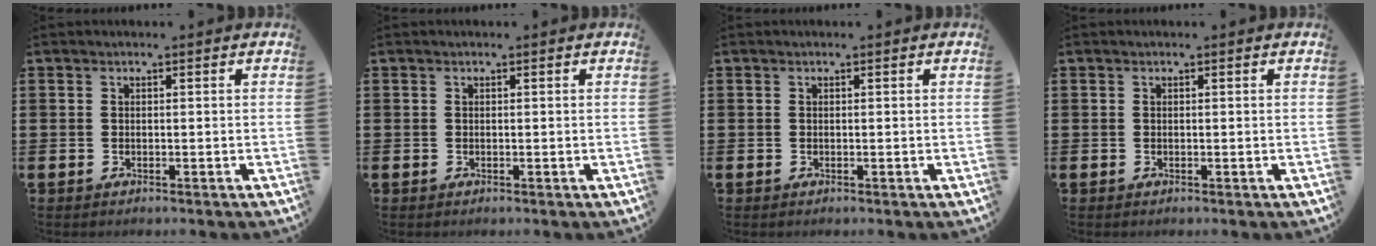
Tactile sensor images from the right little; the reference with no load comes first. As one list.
[{"total": 0.0}, {"total": 0.0}, {"total": 0.0}]